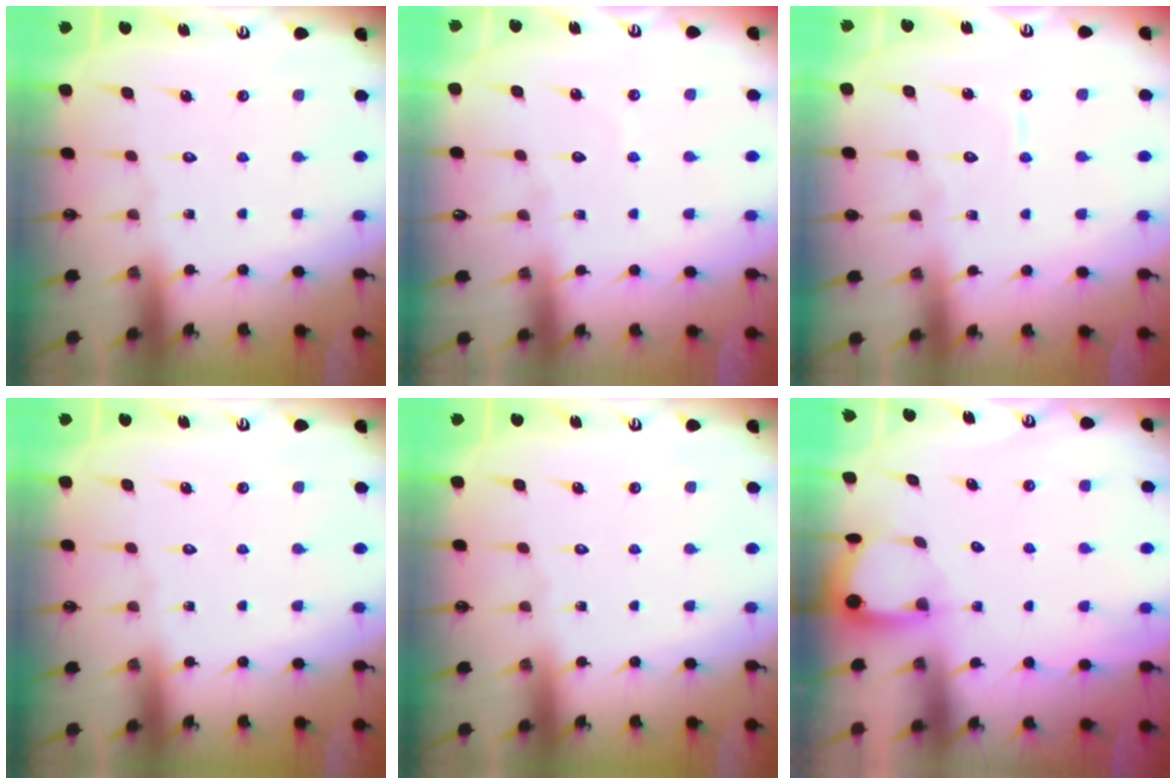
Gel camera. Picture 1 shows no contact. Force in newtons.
{"total": 2.6, "press": 2.6, "slide": 0.1}
{"total": 4.6, "press": 4.5, "slide": 0.4}
{"total": 0.0}
{"total": 0.0}
{"total": 2.8, "press": 2.8, "slide": 0.3}